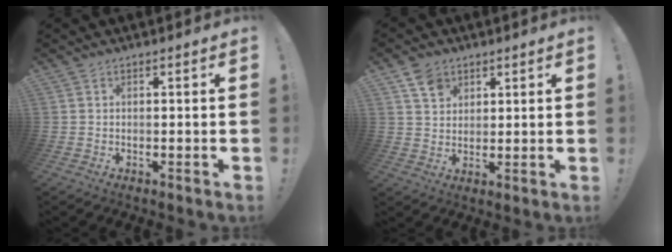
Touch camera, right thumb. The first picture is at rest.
{"total": 6.5, "force": [4.0, 4.6, 2.1], "torque": [-0.035, -0.015, 0.076]}